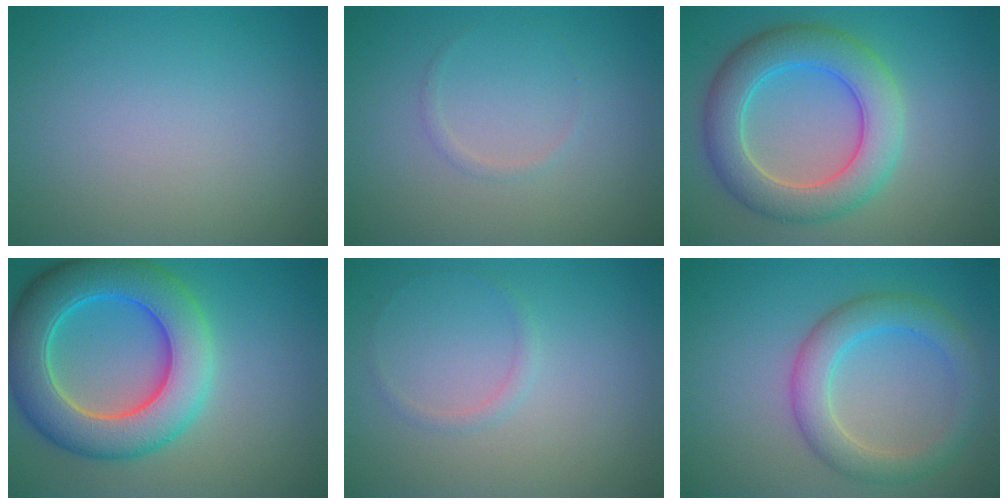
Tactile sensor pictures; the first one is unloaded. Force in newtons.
{"total": 0.6, "press": 0.6, "slide": 0.0}
{"total": 7.0, "press": 7.0, "slide": 0.6}
{"total": 9.8, "press": 9.8, "slide": 0.3}
{"total": 0.8, "press": 0.8, "slide": 0.0}
{"total": 4.4, "press": 4.4, "slide": 0.3}